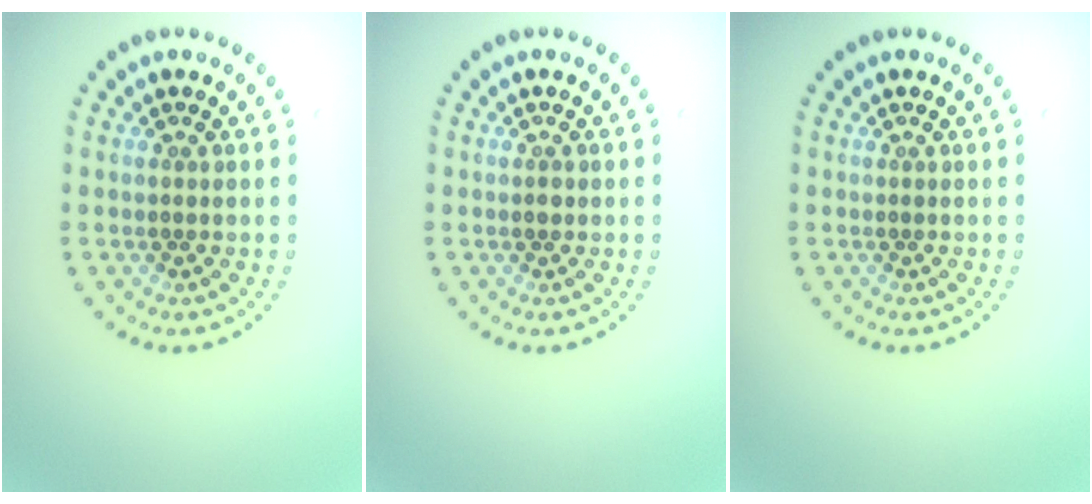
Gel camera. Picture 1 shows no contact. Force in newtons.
{"total": 0.8, "press": 0.8, "slide": 0.1}
{"total": 0.0}